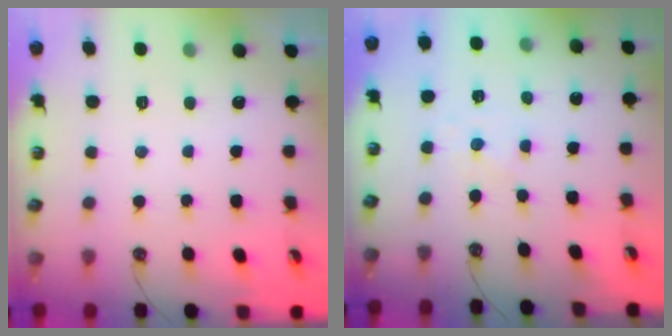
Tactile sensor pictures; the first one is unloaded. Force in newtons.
{"total": 1.4, "press": 1.3, "slide": 0.4}